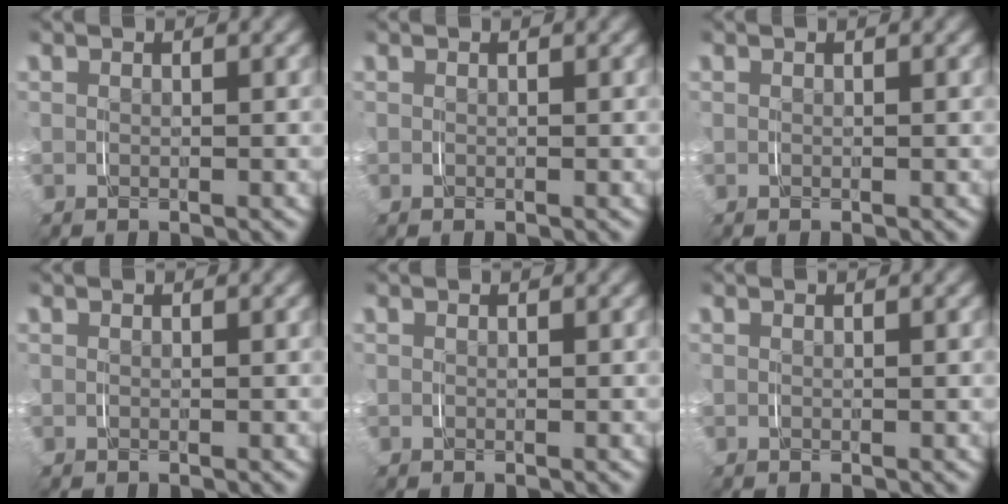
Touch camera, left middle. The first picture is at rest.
{"total": 0.0}
{"total": 0.0}
{"total": 0.0}
{"total": 0.0}
{"total": 0.0}